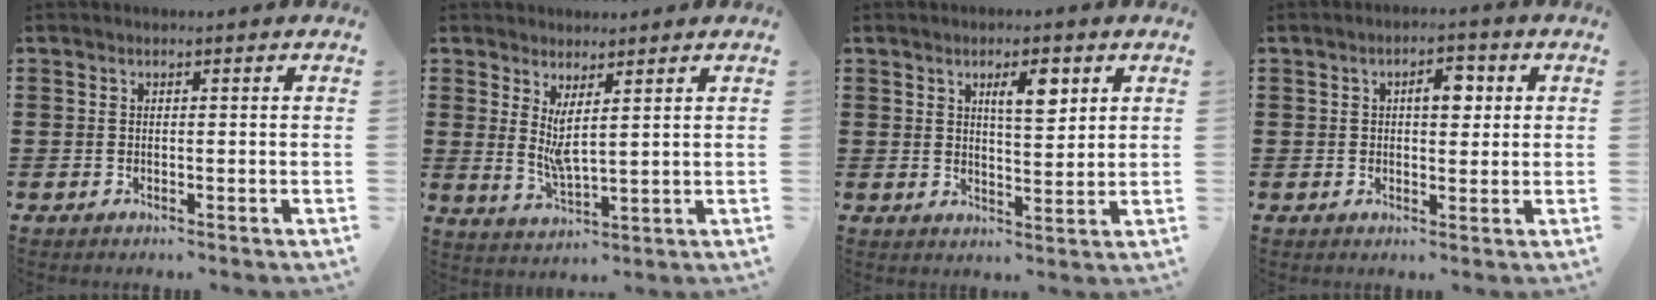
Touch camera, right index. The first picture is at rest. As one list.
[{"total": 3.6, "force": [1.9, 0.6, 3.0], "torque": [-0.063, -0.009, 0.036]}, {"total": 5.1, "force": [2.4, 1.6, 4.2], "torque": [-0.065, 0.000, 0.034]}, {"total": 4.2, "force": [1.0, 2.0, 3.5], "torque": [-0.049, 0.002, 0.009]}]